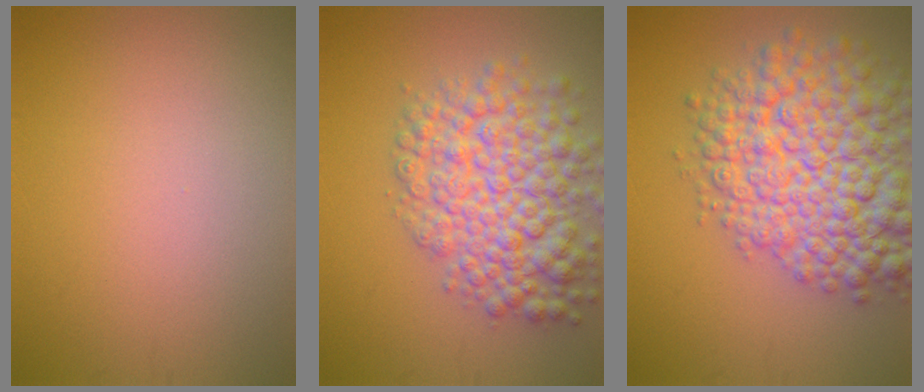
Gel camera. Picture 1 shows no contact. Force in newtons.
{"total": 7.8, "press": 7.8, "slide": 0.3}
{"total": 10.8, "press": 10.8, "slide": 0.4}